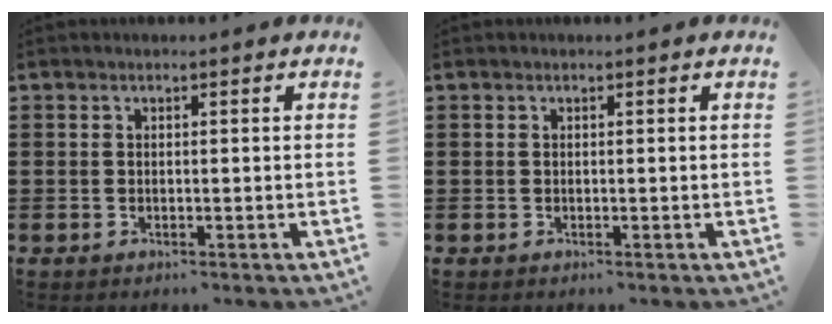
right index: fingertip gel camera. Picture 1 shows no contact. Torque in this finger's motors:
{"motor_torque": [-0.03, 0.04, 0.00, -0.01]}